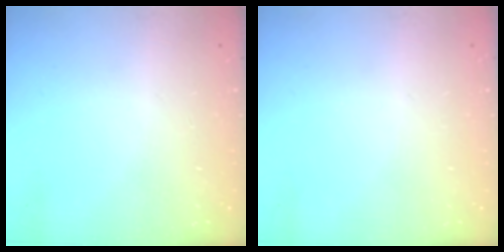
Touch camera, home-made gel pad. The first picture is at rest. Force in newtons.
{"total": 0.0}